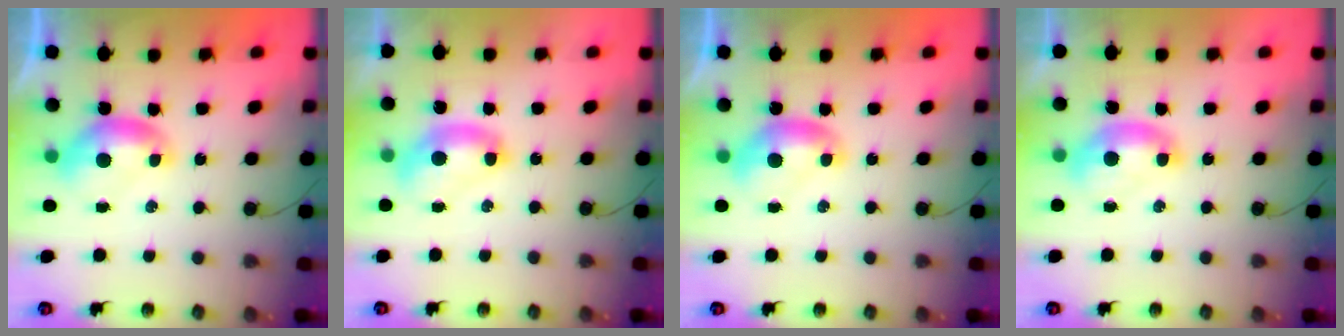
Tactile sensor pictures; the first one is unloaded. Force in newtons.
{"total": 2.5, "press": 2.5, "slide": 0.2}
{"total": 0.0}
{"total": 1.4, "press": 1.4, "slide": 0.4}